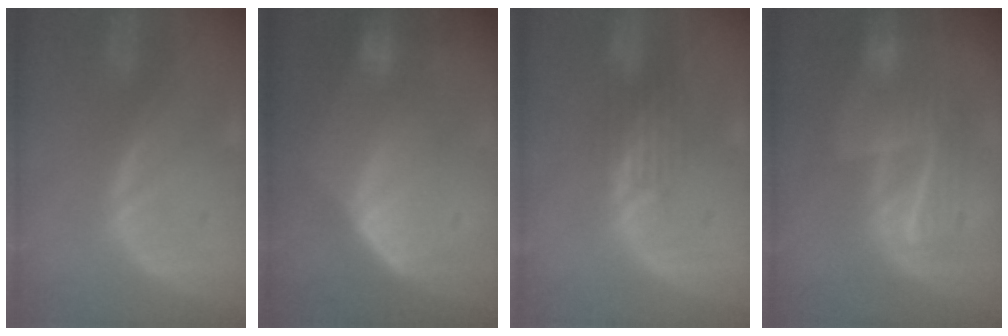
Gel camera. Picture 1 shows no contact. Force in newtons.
{"total": 7.0, "press": 6.4, "slide": 3.0}
{"total": 3.3, "press": 3.1, "slide": 1.1}
{"total": 7.3, "press": 7.3, "slide": 0.8}